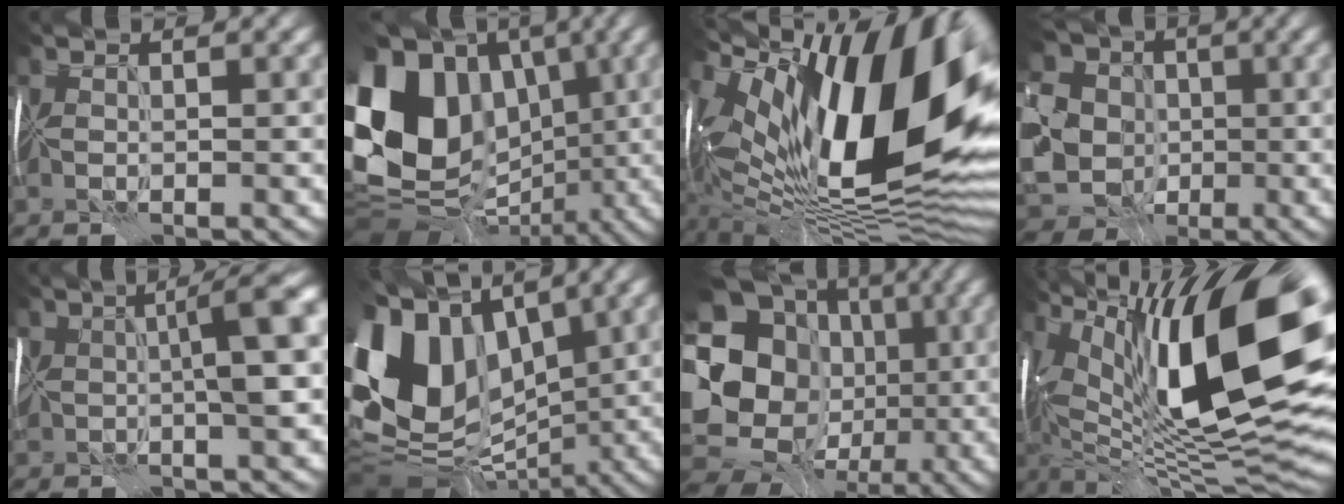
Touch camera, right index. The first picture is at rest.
{"total": 15.8, "force": [0.9, 12.8, 9.2], "torque": [-0.190, 0.022, 0.023]}
{"total": 18.3, "force": [3.0, 8.2, 16.1], "torque": [-0.270, 0.020, 0.042]}
{"total": 11.6, "force": [-1.4, 9.8, 5.9], "torque": [-0.142, -0.006, -0.015]}
{"total": 7.4, "force": [0.3, 2.2, 7.1], "torque": [-0.103, 0.013, 0.007]}
{"total": 14.6, "force": [0.7, 10.9, 9.6], "torque": [-0.219, 0.003, 0.015]}
{"total": 20.1, "force": [-1.4, 17.4, 9.9], "torque": [-0.198, 0.018, -0.032]}
{"total": 17.6, "force": [3.7, 6.5, 15.9], "torque": [-0.257, 0.024, 0.066]}